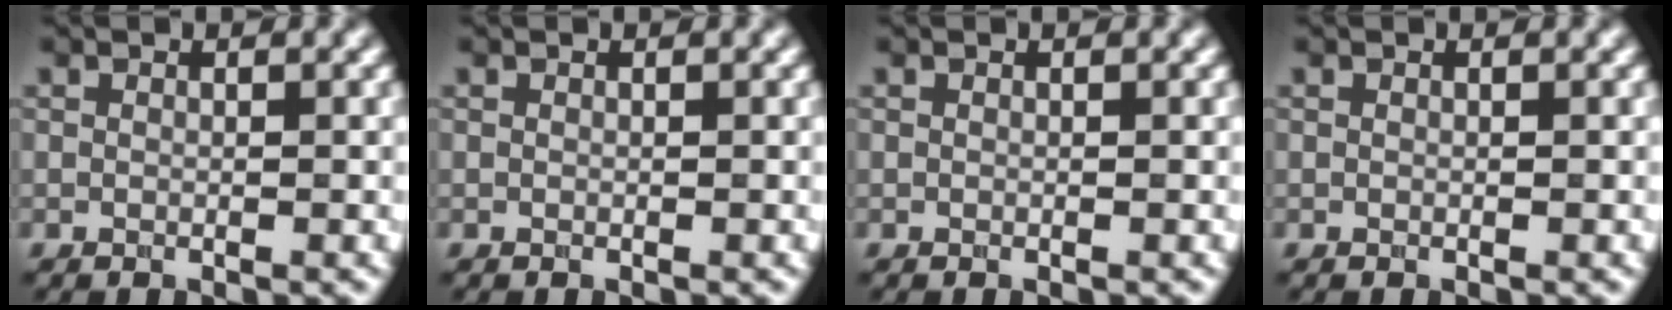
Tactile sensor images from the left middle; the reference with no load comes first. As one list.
[{"total": 0.0}, {"total": 0.0}, {"total": 0.0}]